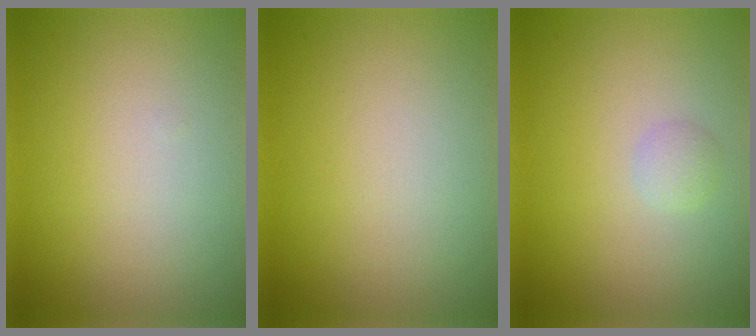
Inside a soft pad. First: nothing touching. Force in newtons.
{"total": 0.0}
{"total": 1.0, "press": 1.0, "slide": 0.0}